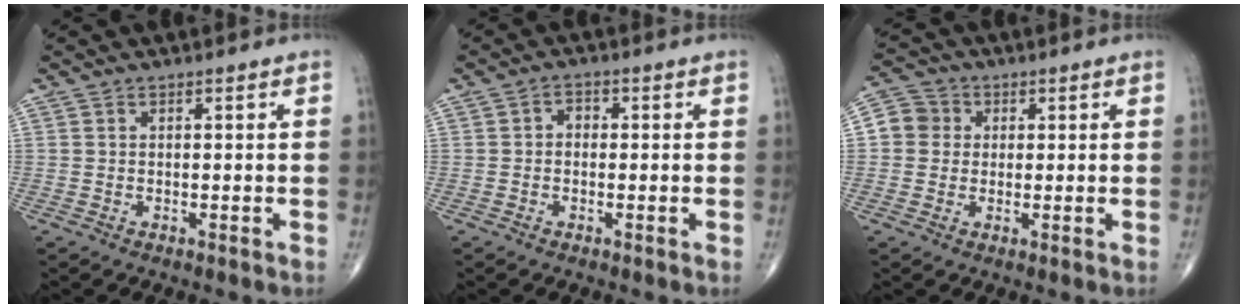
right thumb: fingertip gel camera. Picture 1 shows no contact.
{"total": 2.1, "force": [-0.1, 1.6, 1.4], "torque": [-0.010, 0.011, -0.008]}
{"total": 5.9, "force": [0.6, 5.6, 1.6], "torque": [-0.010, 0.010, 0.001]}